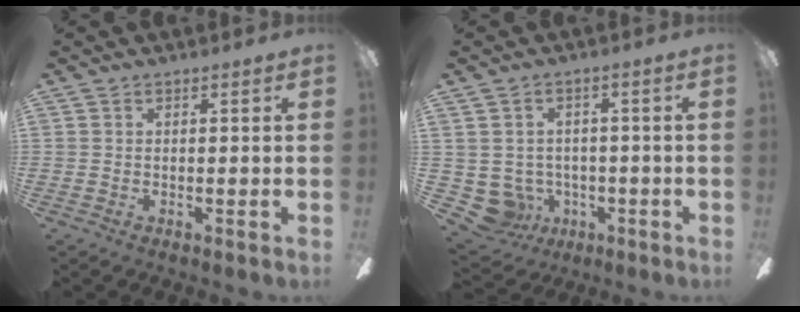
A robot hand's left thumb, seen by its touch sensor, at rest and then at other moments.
{"total": 6.1, "force": [-1.4, 5.7, 1.5], "torque": [-0.075, -0.001, -0.023]}